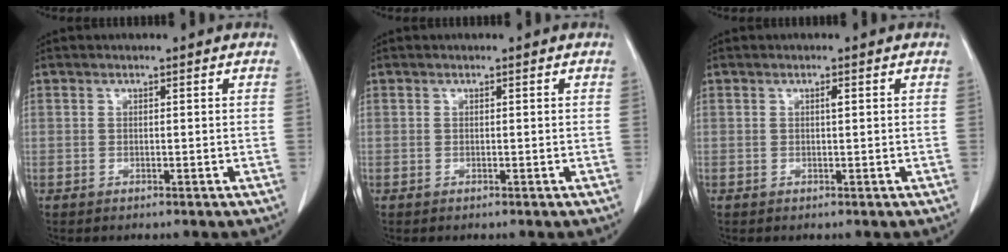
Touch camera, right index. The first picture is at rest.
{"total": 0.0}
{"total": 0.6, "force": [0.2, 0.1, 0.6], "torque": [-0.012, 0.000, 0.004]}